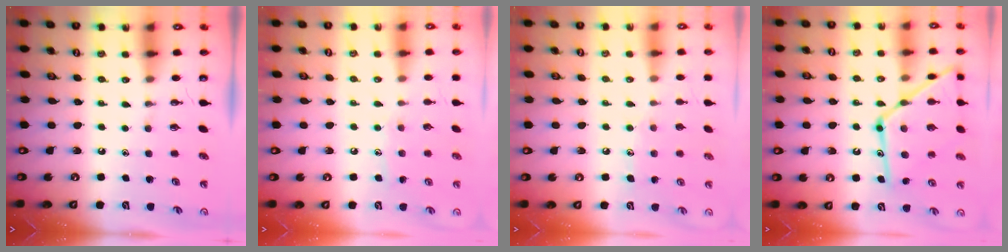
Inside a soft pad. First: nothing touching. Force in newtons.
{"total": 6.2, "press": 6.2, "slide": 0.1}
{"total": 7.0, "press": 7.0, "slide": 0.4}
{"total": 19.2, "press": 19.1, "slide": 1.5}